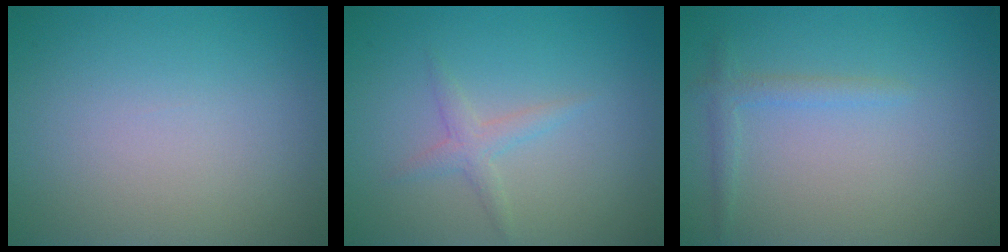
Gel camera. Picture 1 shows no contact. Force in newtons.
{"total": 1.6, "press": 1.6, "slide": 0.1}
{"total": 1.4, "press": 1.4, "slide": 0.1}